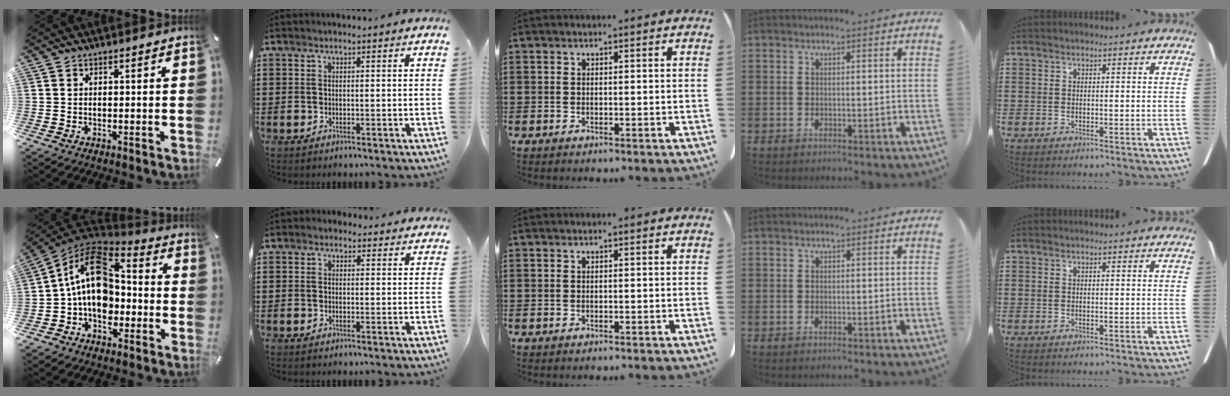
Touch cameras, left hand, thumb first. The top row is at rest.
{"thumb": {"total": 15.2, "force": [-0.8, 11.6, 9.9], "torque": [-0.183, 0.010, -0.014]}, "index": {"total": 1.5, "force": [1.1, 1.0, 0.2], "torque": [0.001, 0.005, 0.018]}}